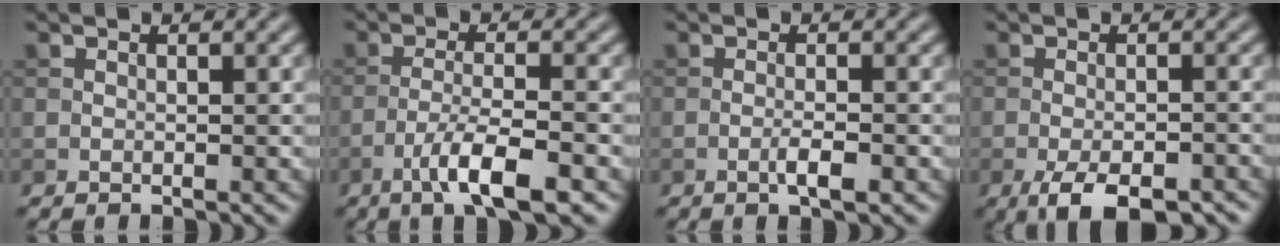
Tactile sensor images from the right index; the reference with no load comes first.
{"total": 5.5, "force": [-3.1, 1.0, 4.4], "torque": [-0.077, 0.002, -0.058]}
{"total": 1.9, "force": [-0.9, 0.3, 1.7], "torque": [-0.029, 0.003, -0.018]}
{"total": 5.9, "force": [-3.7, 2.0, 4.2], "torque": [-0.070, -0.008, -0.058]}